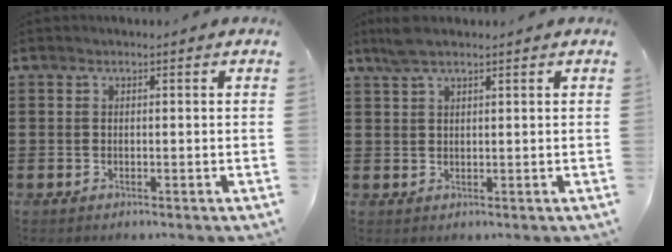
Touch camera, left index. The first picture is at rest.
{"total": 3.2, "force": [2.3, 0.7, 2.0], "torque": [-0.044, 0.004, 0.043]}